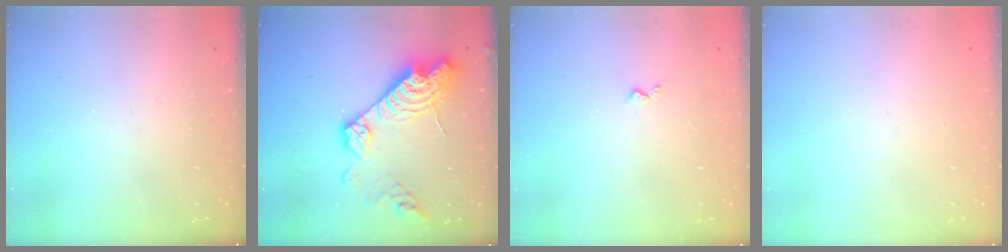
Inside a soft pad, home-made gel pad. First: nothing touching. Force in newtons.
{"total": 18.2, "press": 18.1, "slide": 1.8}
{"total": 3.0, "press": 2.9, "slide": 0.5}
{"total": 0.0}